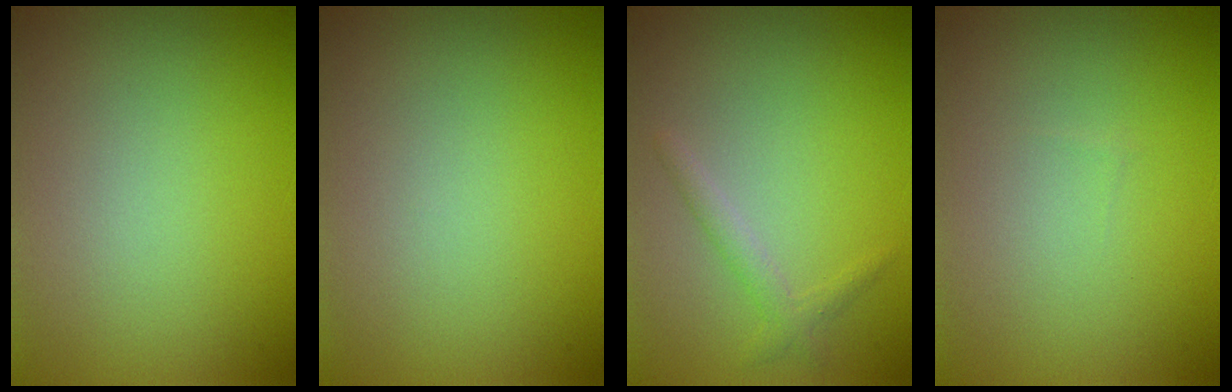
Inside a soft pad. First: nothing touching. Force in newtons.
{"total": 0.0}
{"total": 1.5, "press": 1.4, "slide": 0.1}
{"total": 0.0}